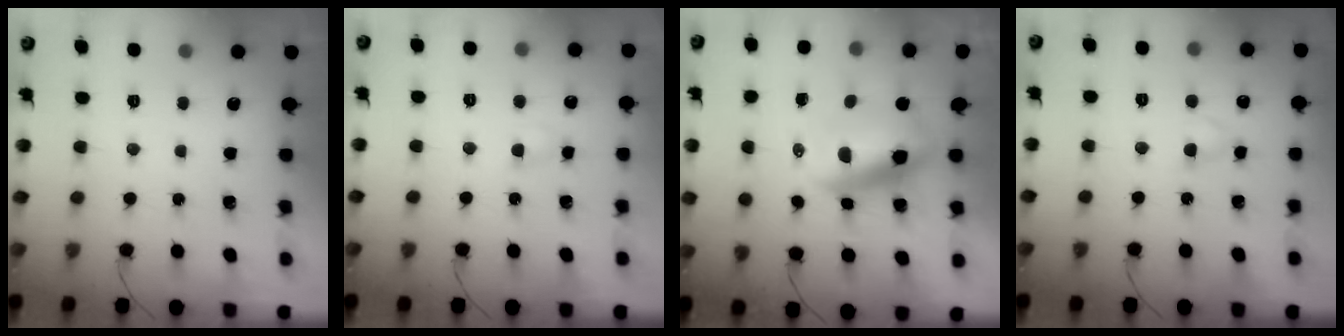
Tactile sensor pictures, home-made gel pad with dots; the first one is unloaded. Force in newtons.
{"total": 2.4, "press": 2.3, "slide": 0.9}
{"total": 8.9, "press": 8.7, "slide": 2.2}
{"total": 3.1, "press": 2.9, "slide": 1.0}